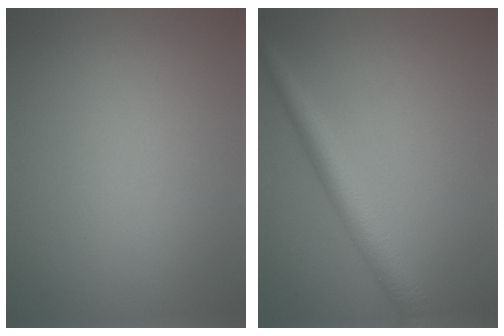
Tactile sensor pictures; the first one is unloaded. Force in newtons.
{"total": 3.2, "press": 3.2, "slide": 0.1}